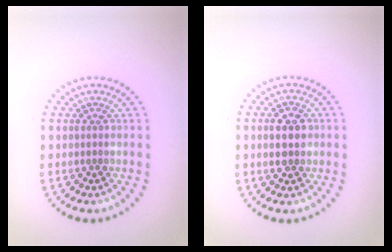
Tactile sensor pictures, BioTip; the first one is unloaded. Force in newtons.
{"total": 2.9, "press": 2.9, "slide": 0.2}